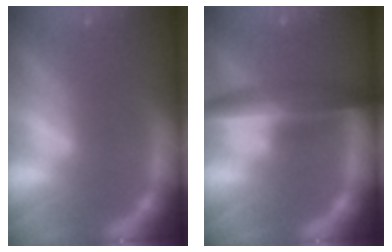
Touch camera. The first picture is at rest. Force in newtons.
{"total": 6.0}